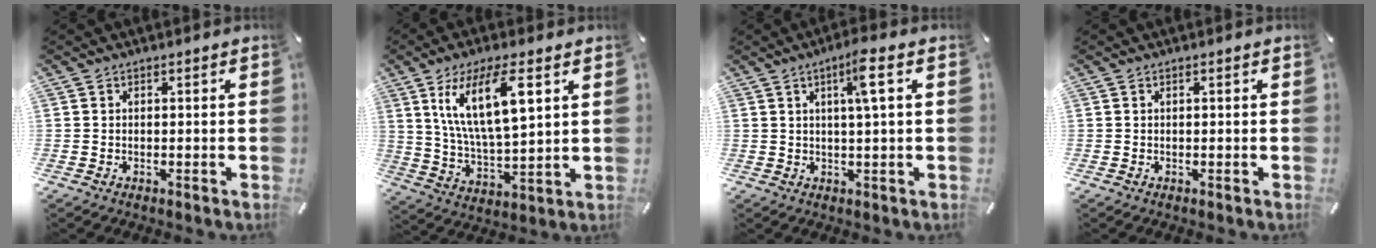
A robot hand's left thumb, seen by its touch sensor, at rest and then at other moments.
{"total": 15.1, "force": [7.5, 5.2, 12.0], "torque": [-0.245, -0.008, 0.125]}
{"total": 6.5, "force": [2.2, 0.5, 6.1], "torque": [-0.106, -0.005, 0.030]}
{"total": 0.0}